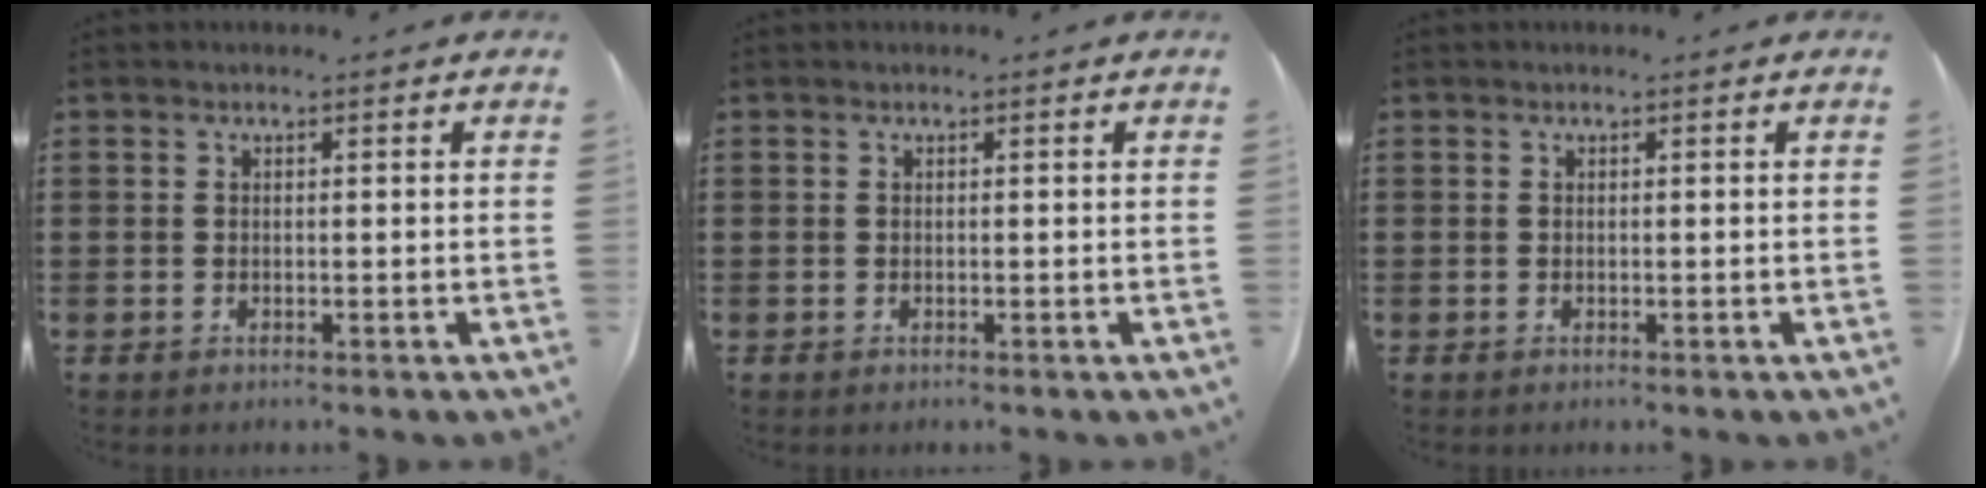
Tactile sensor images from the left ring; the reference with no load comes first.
{"total": 0.0}
{"total": 0.0}